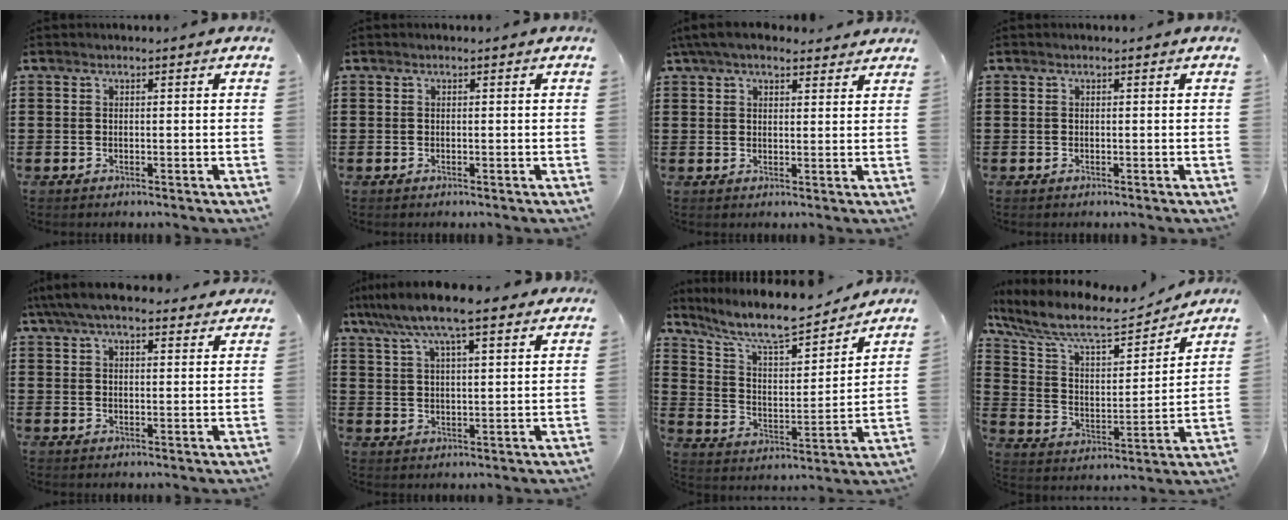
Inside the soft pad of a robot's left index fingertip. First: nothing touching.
{"total": 0.0}
{"total": 5.2, "force": [4.2, 1.5, 2.5], "torque": [-0.061, 0.000, 0.079]}
{"total": 0.0}
{"total": 6.4, "force": [5.3, 1.5, 3.2], "torque": [-0.076, -0.006, 0.099]}
{"total": 9.4, "force": [7.1, 1.7, 5.9], "torque": [-0.132, -0.011, 0.126]}
{"total": 9.4, "force": [8.2, 1.5, 4.3], "torque": [-0.110, -0.052, 0.138]}
{"total": 10.0, "force": [8.4, 2.3, 4.9], "torque": [-0.130, -0.049, 0.143]}